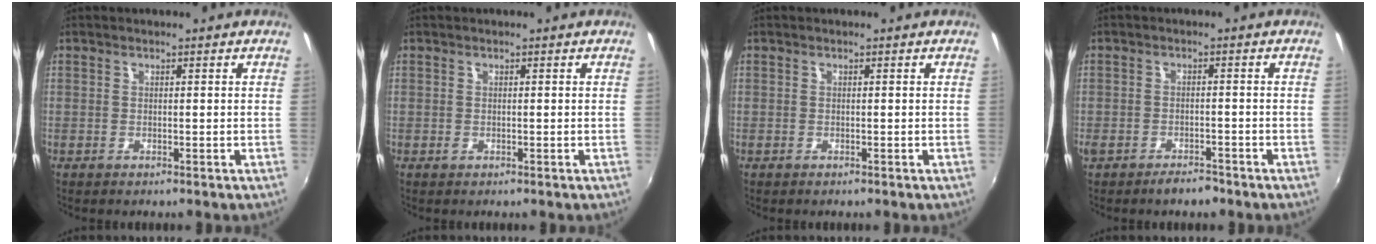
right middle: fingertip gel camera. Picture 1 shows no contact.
{"total": 0.0}
{"total": 0.0}
{"total": 4.1, "force": [-3.4, 1.6, 1.7], "torque": [-0.045, -0.007, -0.055]}